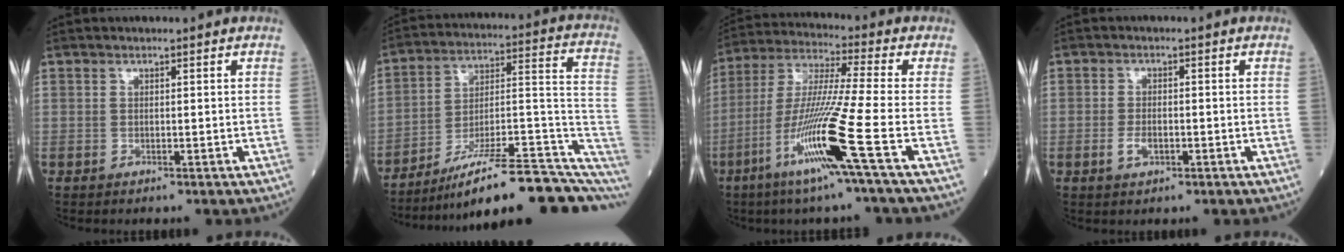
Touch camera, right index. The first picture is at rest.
{"total": 22.8, "force": [-15.6, 3.9, 16.2], "torque": [-0.163, 0.035, -0.235]}
{"total": 14.8, "force": [-6.1, -2.1, 13.3], "torque": [-0.271, -0.025, -0.122]}
{"total": 2.5, "force": [-0.9, 1.2, 1.9], "torque": [-0.037, 0.002, -0.014]}